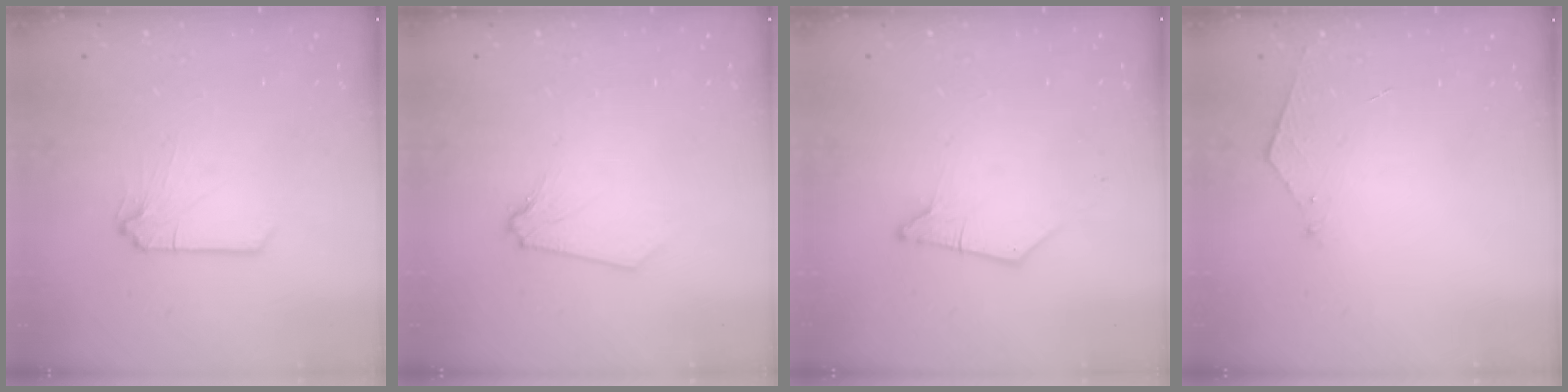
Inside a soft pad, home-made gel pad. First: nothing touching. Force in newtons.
{"total": 0.0}
{"total": 1.8, "press": 1.7, "slide": 0.3}
{"total": 5.2, "press": 5.1, "slide": 0.6}